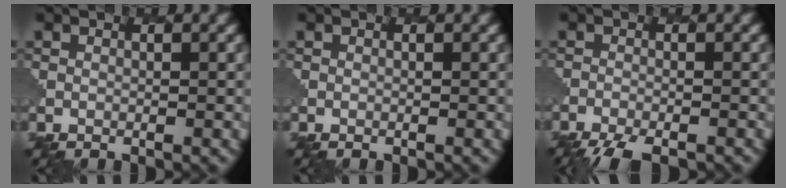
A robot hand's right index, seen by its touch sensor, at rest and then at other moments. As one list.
[{"total": 0.0}, {"total": 5.0, "force": [-4.5, 0.8, 2.0], "torque": [-0.040, -0.018, -0.075]}]